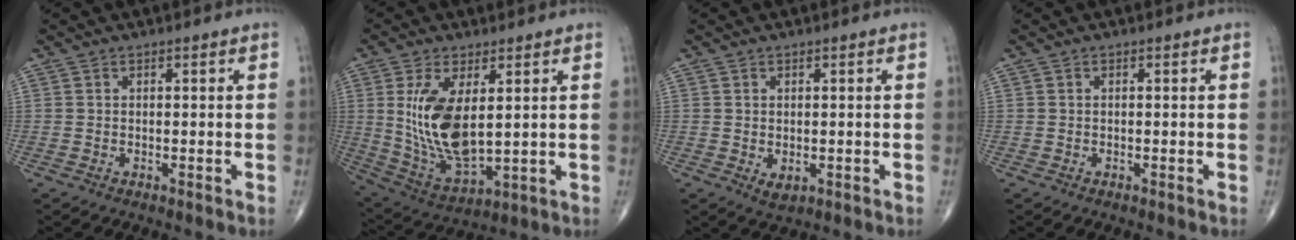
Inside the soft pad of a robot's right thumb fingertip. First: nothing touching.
{"total": 14.6, "force": [2.6, 6.9, 12.6], "torque": [-0.242, -0.023, 0.069]}
{"total": 2.2, "force": [-0.3, 1.4, 1.7], "torque": [-0.024, -0.005, 0.001]}
{"total": 0.0}